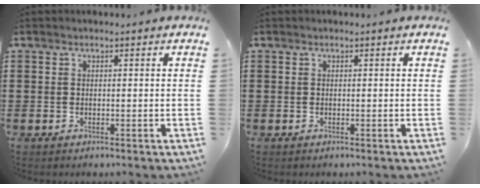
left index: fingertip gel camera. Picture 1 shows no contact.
{"total": 0.0}